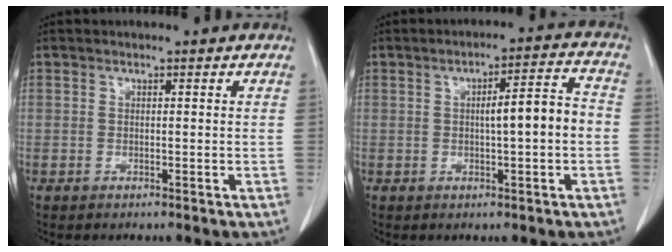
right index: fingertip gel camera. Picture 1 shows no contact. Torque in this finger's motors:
{"motor_torque": [0.68, -0.01, 0.25, 0.07]}